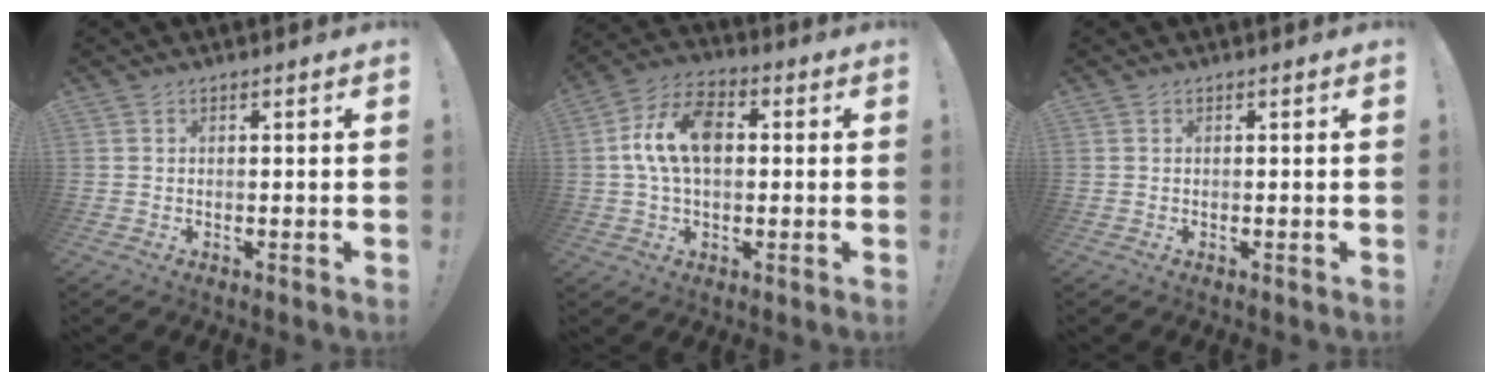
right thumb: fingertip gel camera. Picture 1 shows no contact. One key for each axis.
{"total": 13.1, "fx": 1.3, "fy": 8.3, "fz": 10.1, "tx": -0.179, "ty": 0.011, "tz": 0.025}
{"total": 0.0}